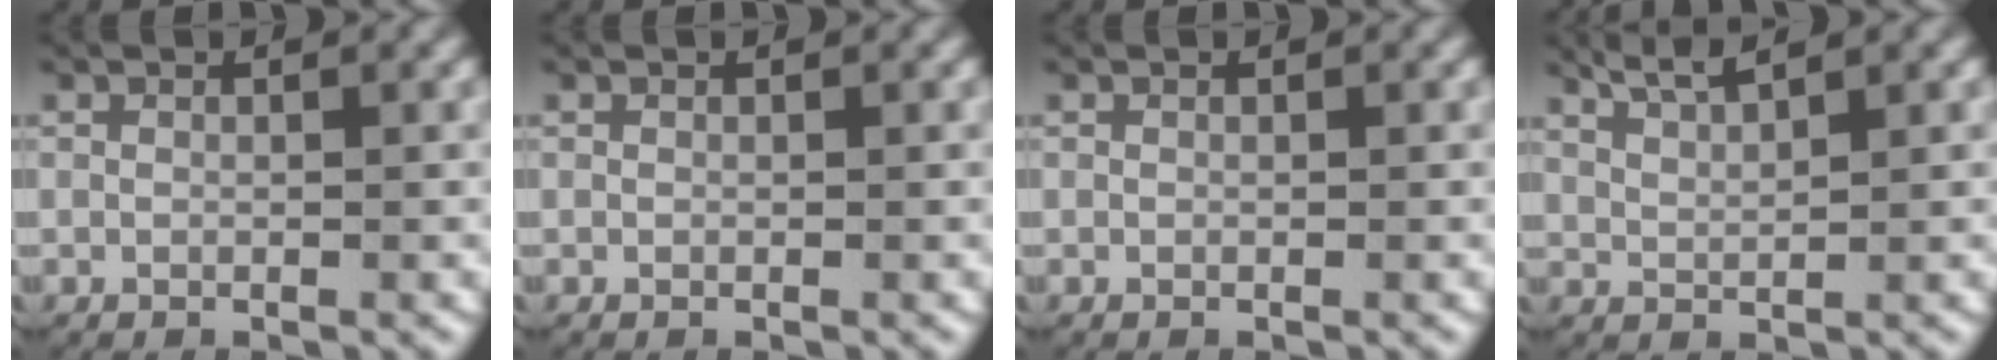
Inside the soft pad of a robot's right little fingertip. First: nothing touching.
{"total": 0.0}
{"total": 0.0}
{"total": 3.5, "force": [3.1, 0.1, 1.6], "torque": [-0.038, -0.006, 0.066]}